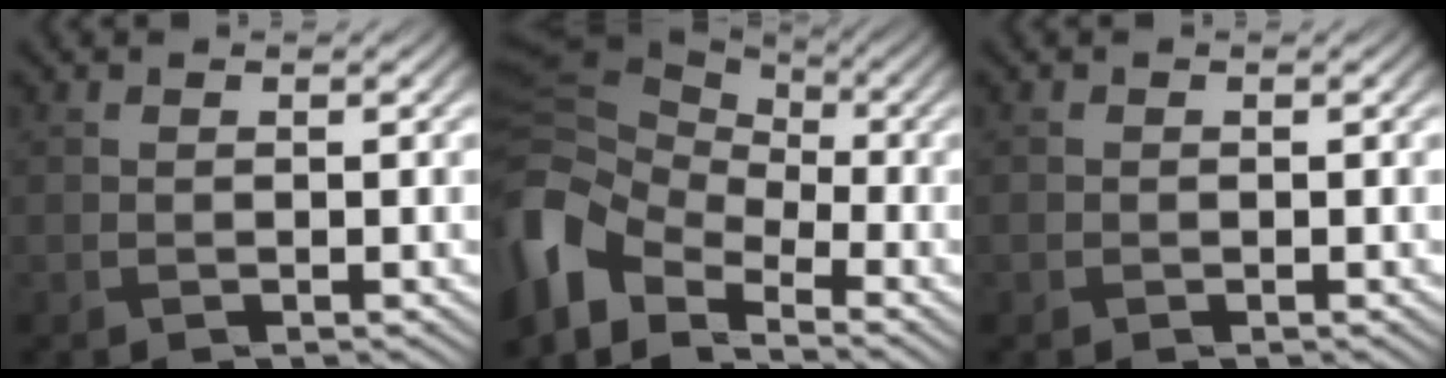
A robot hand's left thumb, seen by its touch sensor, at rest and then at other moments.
{"total": 12.6, "force": [-5.1, 8.2, 8.0], "torque": [-0.217, -0.013, -0.101]}
{"total": 0.6, "force": [-0.2, 0.5, -0.1], "torque": [0.003, -0.003, -0.006]}